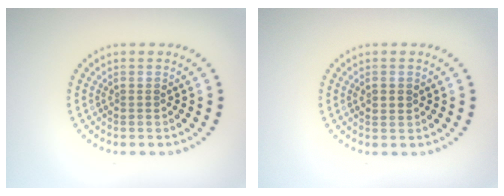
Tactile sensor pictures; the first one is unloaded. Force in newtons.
{"total": 1.5, "press": 1.5, "slide": 0.1}